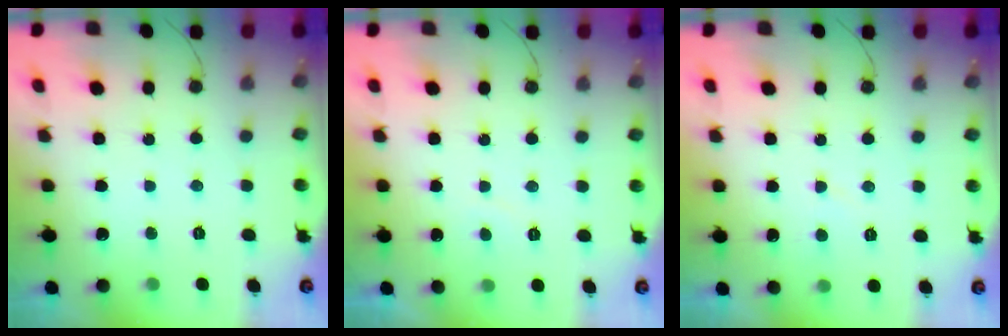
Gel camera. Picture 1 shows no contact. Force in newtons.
{"total": 0.6, "press": 0.0, "slide": 0.6}
{"total": 2.3, "press": 2.3, "slide": 0.4}